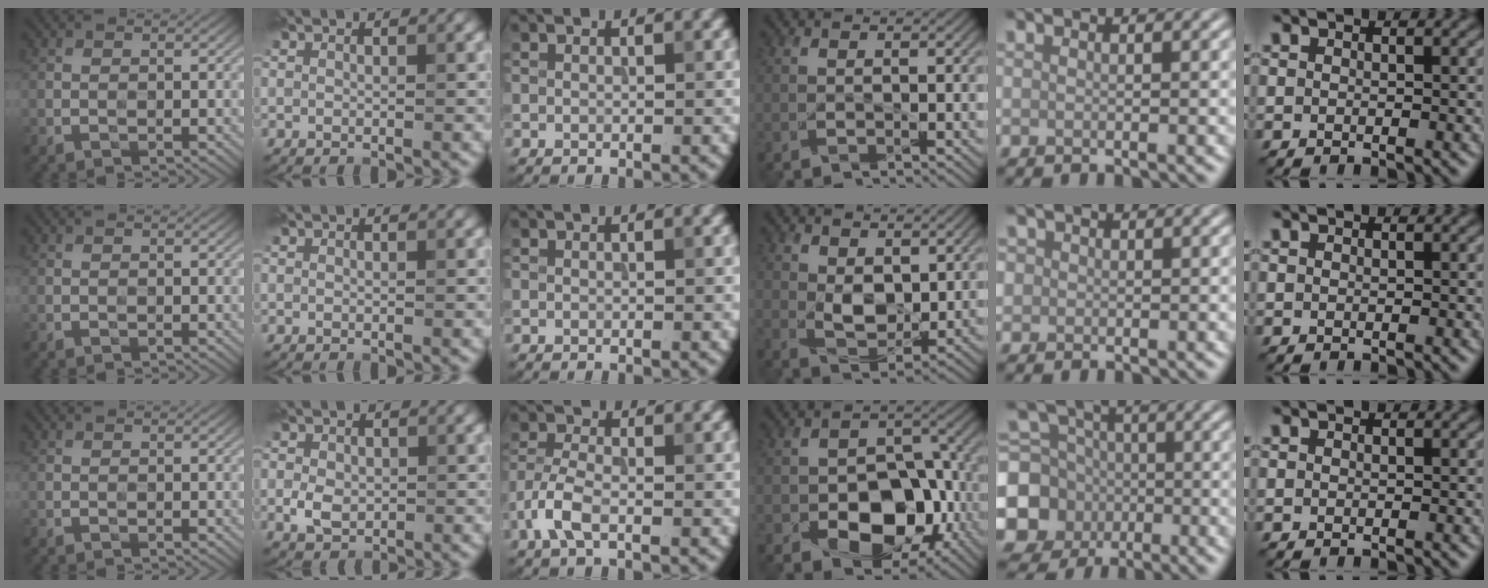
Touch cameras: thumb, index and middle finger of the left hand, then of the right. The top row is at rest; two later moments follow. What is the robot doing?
{"motion": "wipe", "object": "compact mirror"}